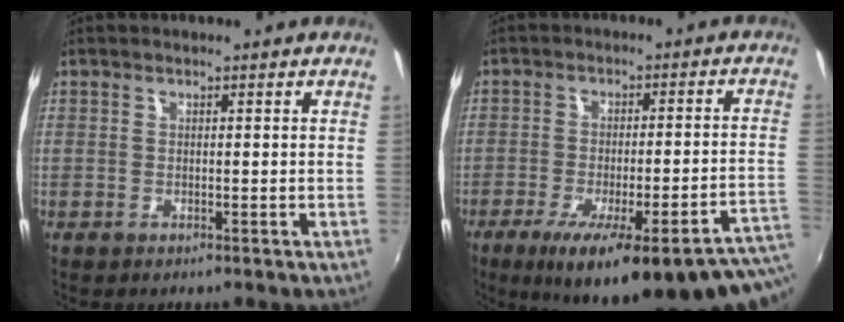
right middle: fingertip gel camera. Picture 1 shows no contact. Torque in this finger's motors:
{"motor_torque": [1.23, -0.90, 0.34, 0.17]}